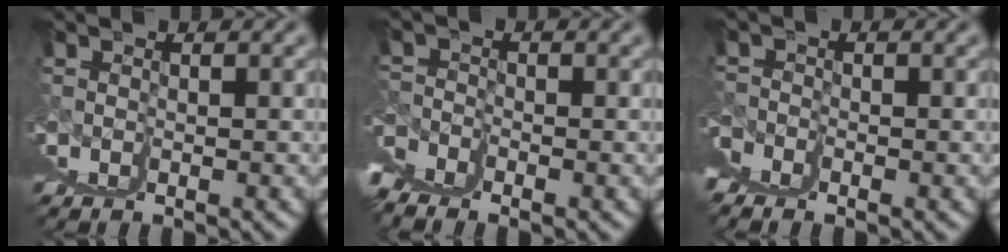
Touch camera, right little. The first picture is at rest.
{"total": 2.8, "force": [1.8, -2.1, 0.3], "torque": [0.006, 0.012, 0.033]}
{"total": 2.8, "force": [1.3, -2.4, -0.6], "torque": [0.026, 0.014, 0.023]}